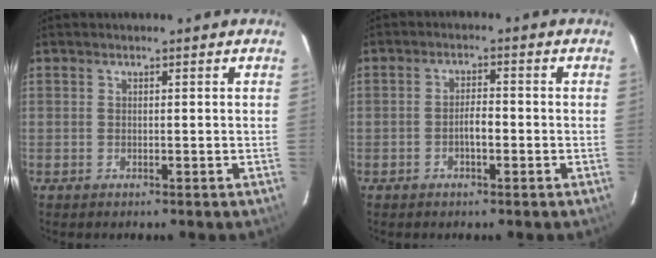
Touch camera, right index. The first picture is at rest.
{"total": 2.7, "force": [-1.2, 0.8, 2.3], "torque": [-0.047, 0.006, -0.019]}